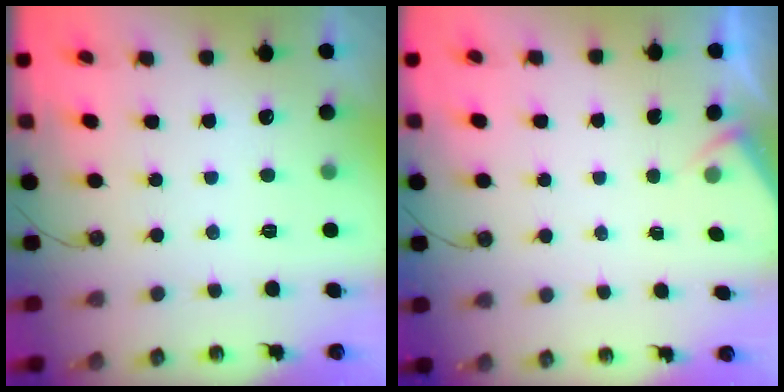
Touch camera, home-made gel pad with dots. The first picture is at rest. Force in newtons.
{"total": 2.0, "press": 1.9, "slide": 0.4}